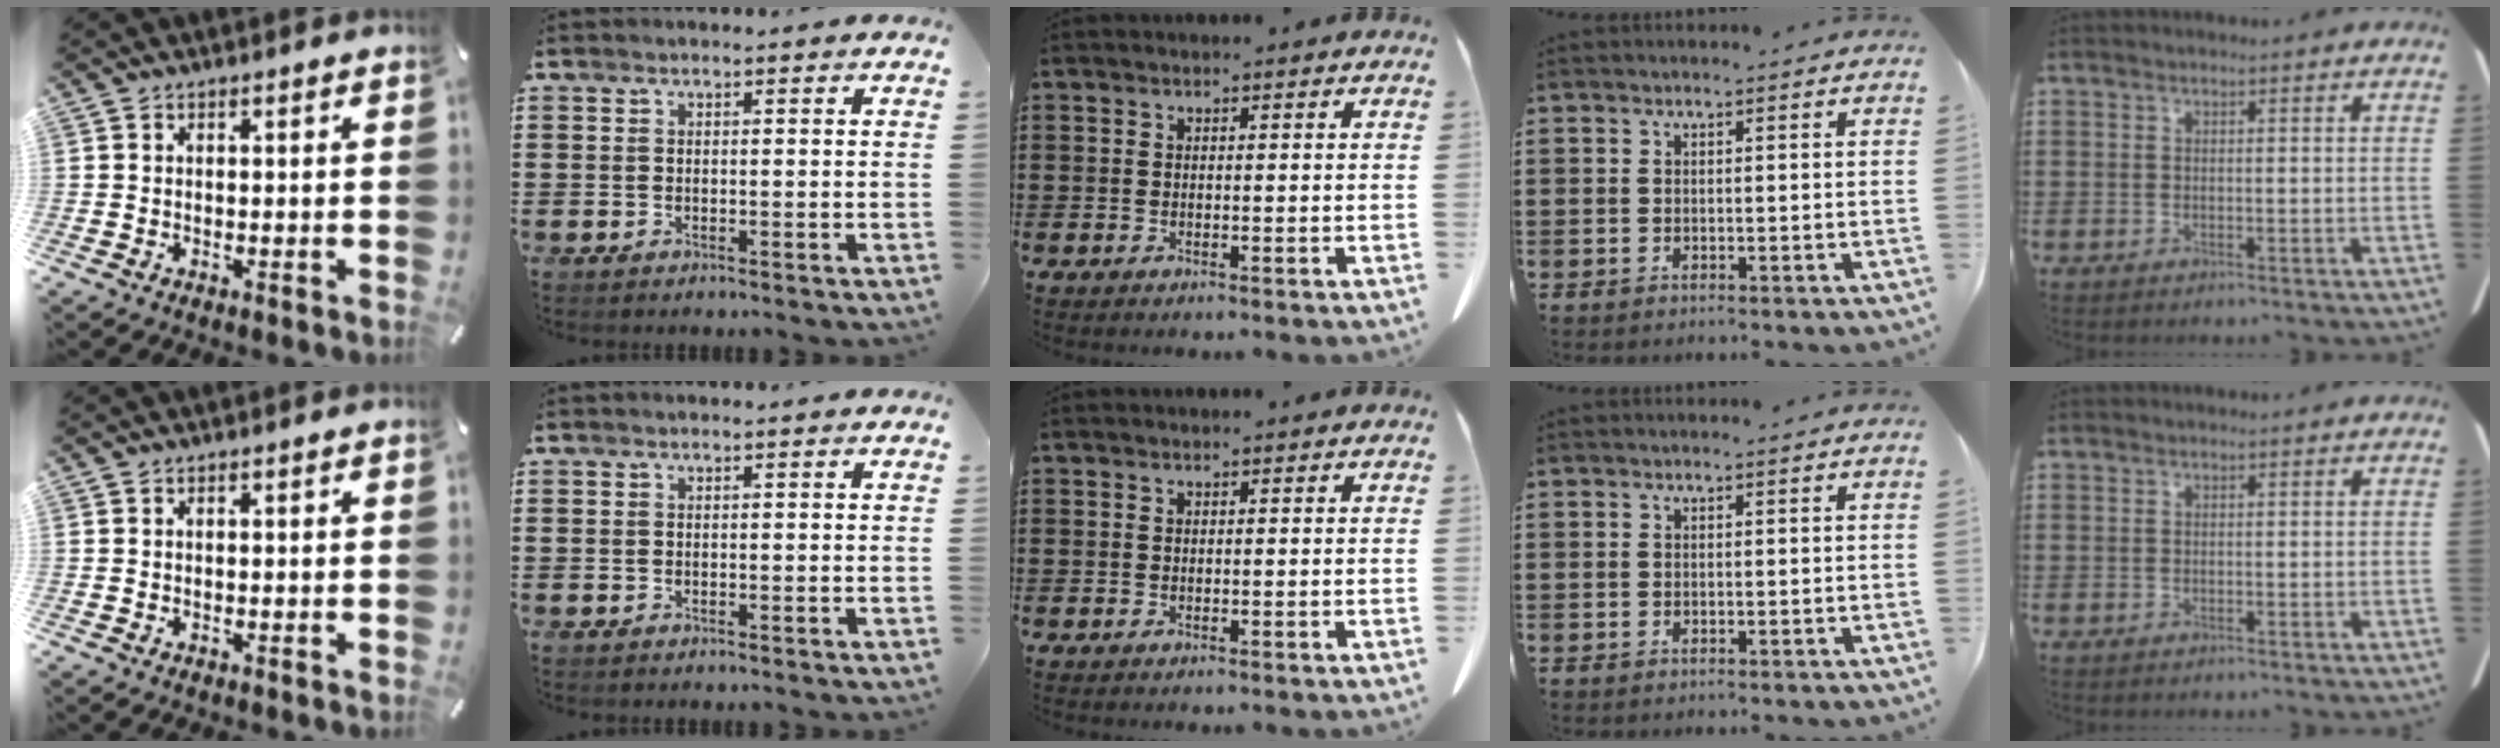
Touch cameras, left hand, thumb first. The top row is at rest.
{}